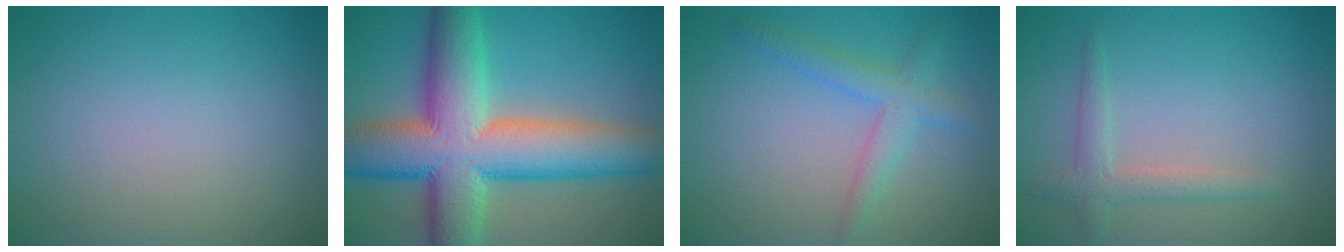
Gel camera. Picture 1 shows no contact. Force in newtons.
{"total": 13.7, "press": 13.7, "slide": 0.5}
{"total": 2.8, "press": 2.8, "slide": 0.1}
{"total": 2.3, "press": 2.2, "slide": 0.1}